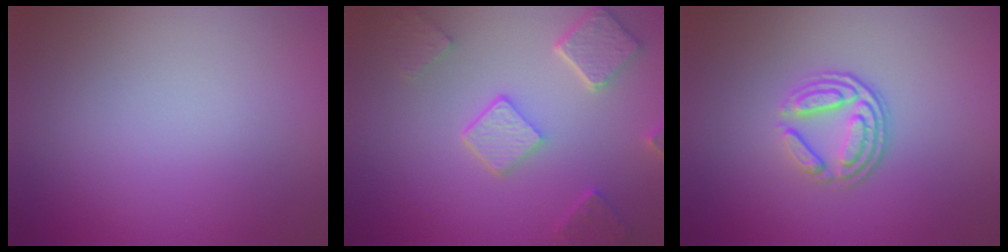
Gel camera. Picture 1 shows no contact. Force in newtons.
{"total": 5.0, "press": 3.9, "slide": 3.1}
{"total": 3.5, "press": 2.6, "slide": 2.3}